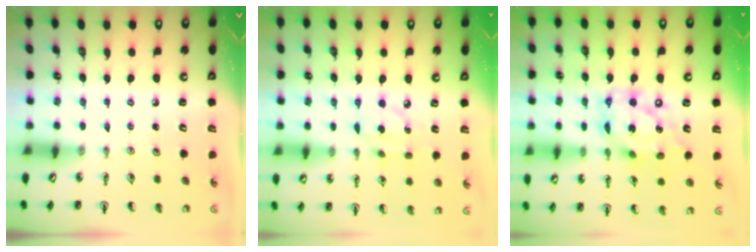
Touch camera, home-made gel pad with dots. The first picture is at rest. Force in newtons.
{"total": 6.7, "press": 6.7, "slide": 0.1}
{"total": 16.0, "press": 16.0, "slide": 1.4}